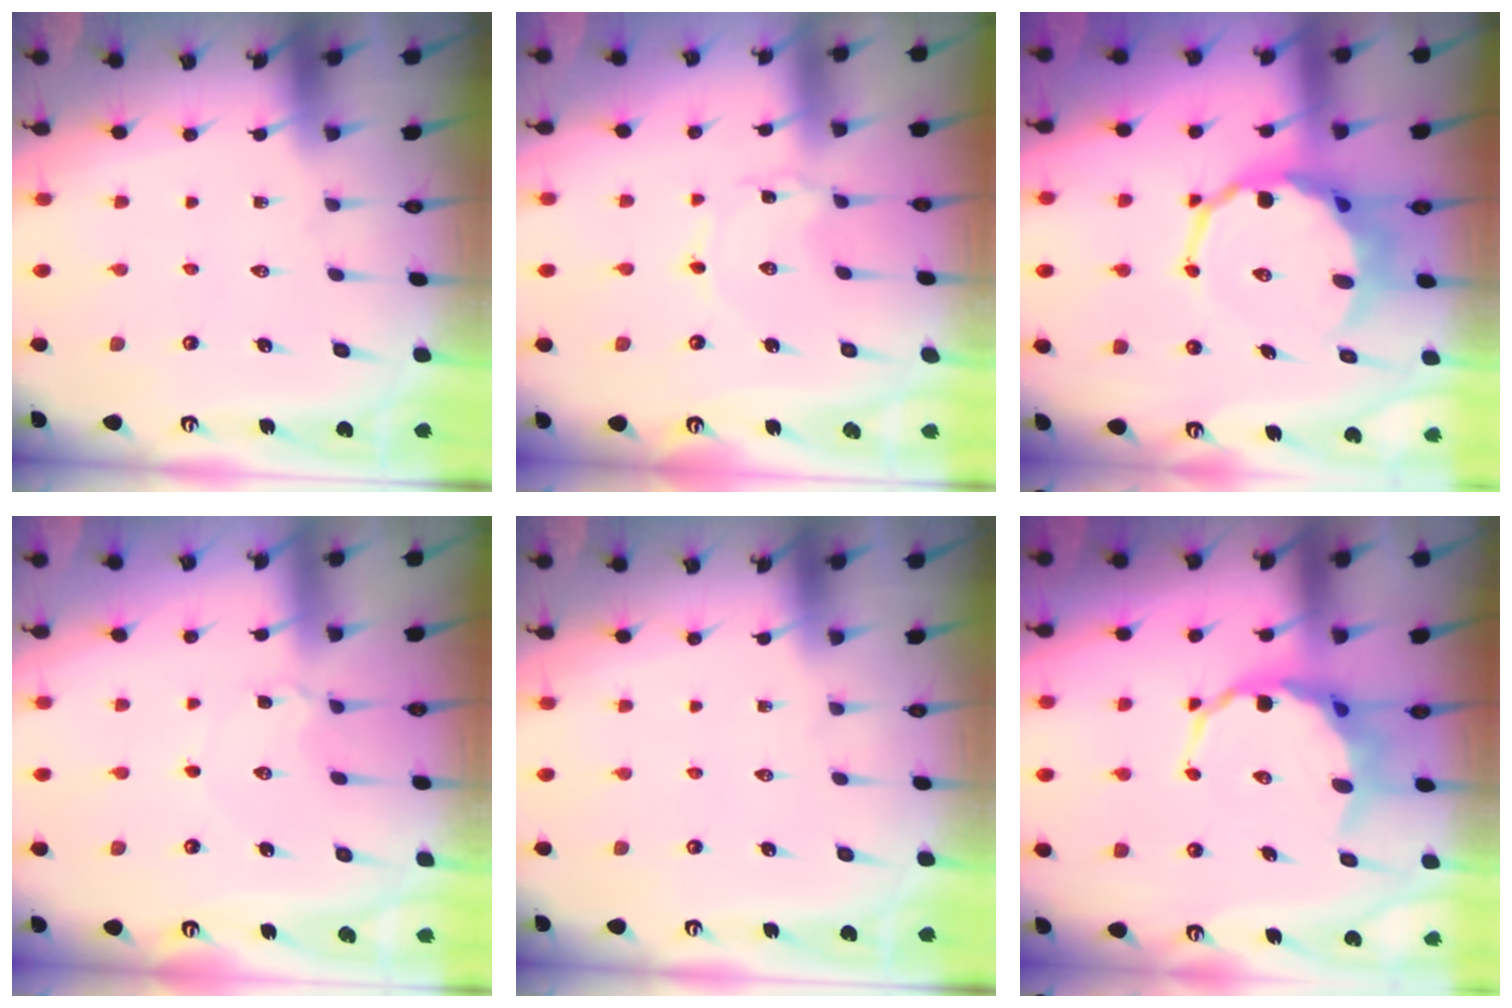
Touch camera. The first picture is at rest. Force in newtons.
{"total": 0.9, "press": 0.9, "slide": 0.1}
{"total": 10.4, "press": 10.0, "slide": 2.9}
{"total": 2.6, "press": 2.6, "slide": 0.3}
{"total": 0.0}
{"total": 8.6, "press": 8.3, "slide": 1.9}